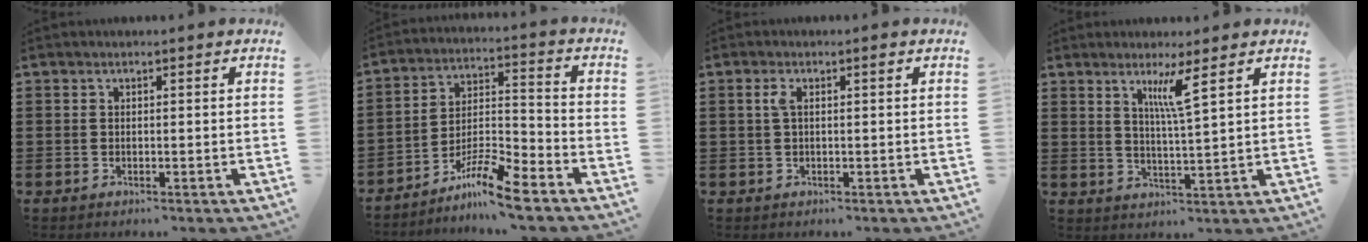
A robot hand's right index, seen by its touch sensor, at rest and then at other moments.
{"total": 8.4, "force": [-7.1, 0.6, 4.4], "torque": [-0.081, 0.009, -0.135]}
{"total": 2.2, "force": [0.5, 0.5, 2.1], "torque": [-0.041, 0.003, 0.005]}
{"total": 4.7, "force": [2.7, -0.7, 3.8], "torque": [-0.074, -0.008, 0.042]}